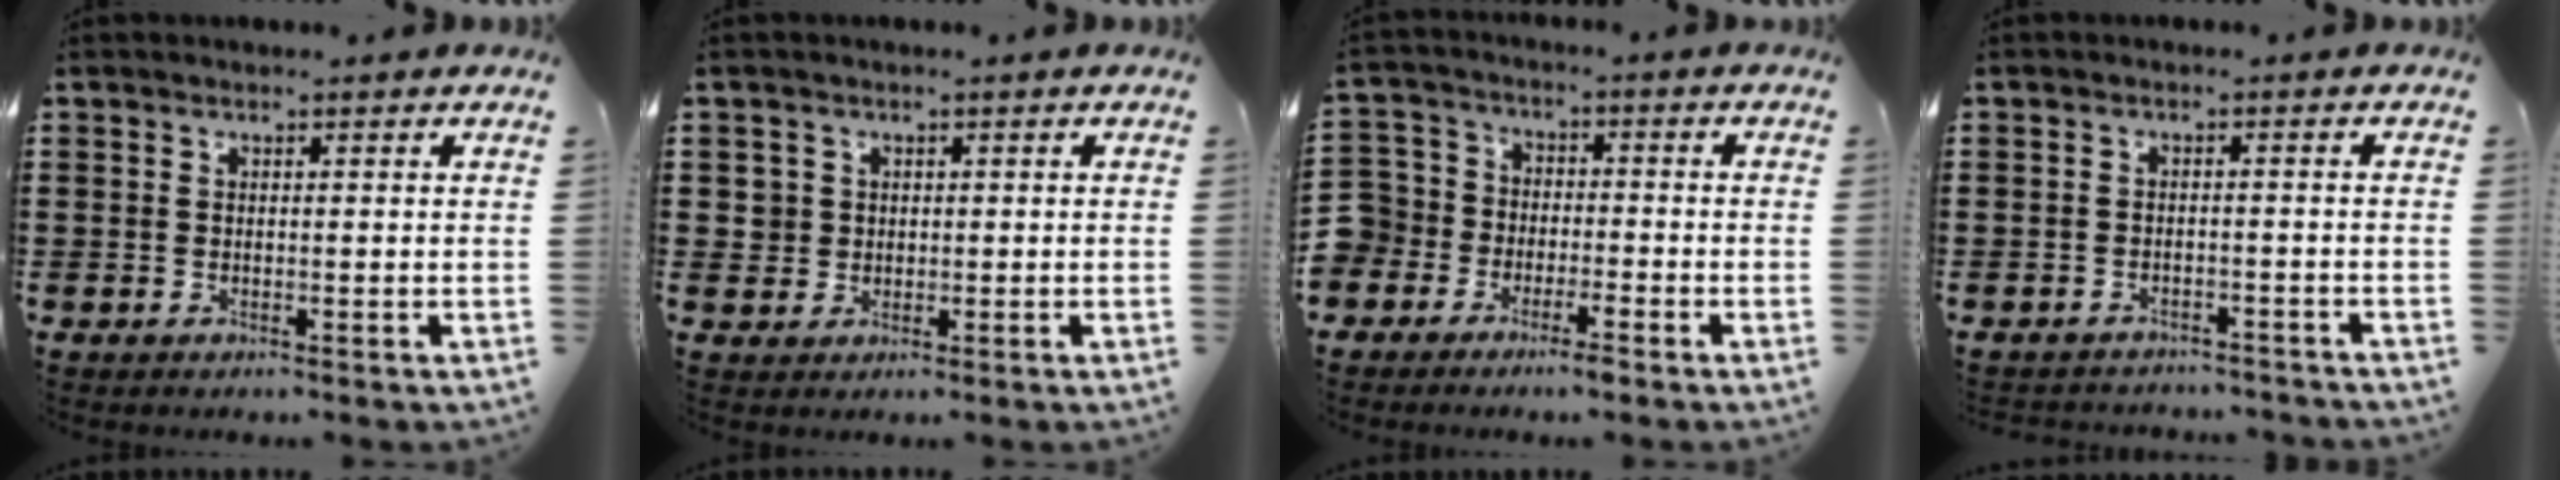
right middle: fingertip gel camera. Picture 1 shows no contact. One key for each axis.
{"total": 2.8, "fx": 0.4, "fy": 2.7, "fz": 0.4, "tx": -0.021, "ty": 0.011, "tz": 0.003}
{"total": 5.2, "fx": -3.8, "fy": 3.5, "fz": -0.1, "tx": -0.031, "ty": -0.001, "tz": -0.086}
{"total": 2.1, "fx": -2.1, "fy": 0.4, "fz": -0.1, "tx": -0.004, "ty": 0.001, "tz": -0.046}